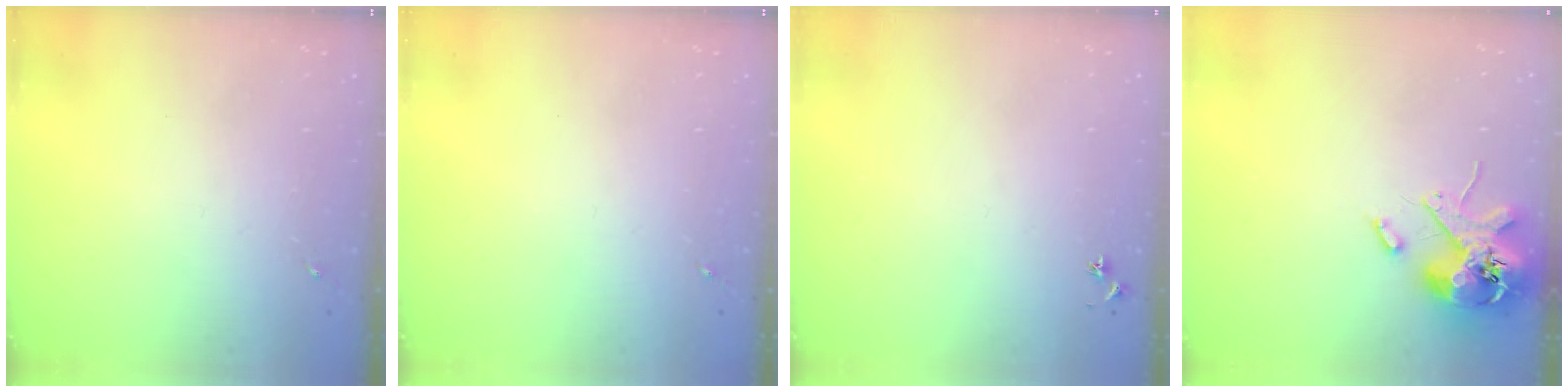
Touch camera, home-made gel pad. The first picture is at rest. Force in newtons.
{"total": 0.0}
{"total": 2.9, "press": 2.8, "slide": 0.3}
{"total": 12.7, "press": 12.6, "slide": 1.9}